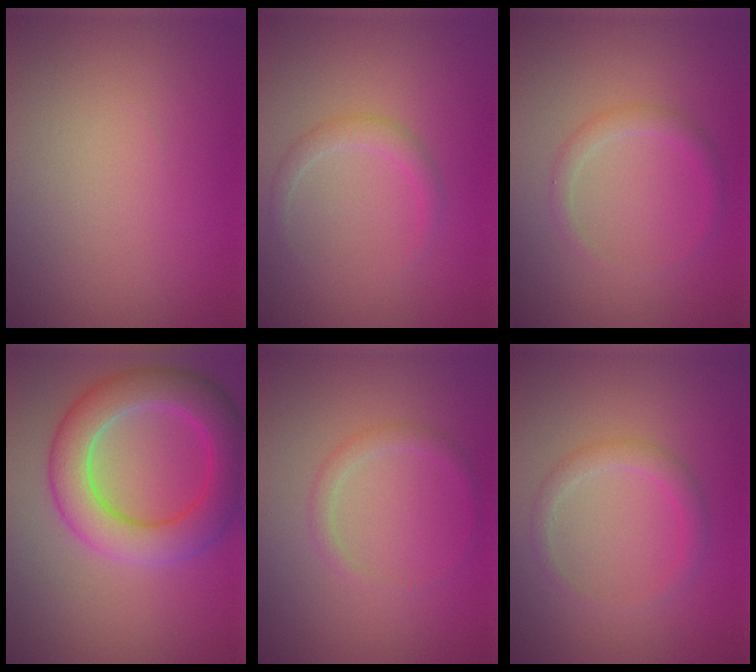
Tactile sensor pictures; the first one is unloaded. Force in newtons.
{"total": 1.4, "press": 1.4, "slide": 0.0}
{"total": 1.5, "press": 1.5, "slide": 0.0}
{"total": 6.9, "press": 6.9, "slide": 0.2}
{"total": 1.3, "press": 1.3, "slide": 0.1}
{"total": 1.8, "press": 1.8, "slide": 0.0}